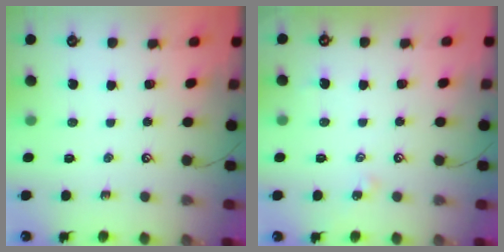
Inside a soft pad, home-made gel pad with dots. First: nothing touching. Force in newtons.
{"total": 2.8, "press": 2.7, "slide": 0.4}